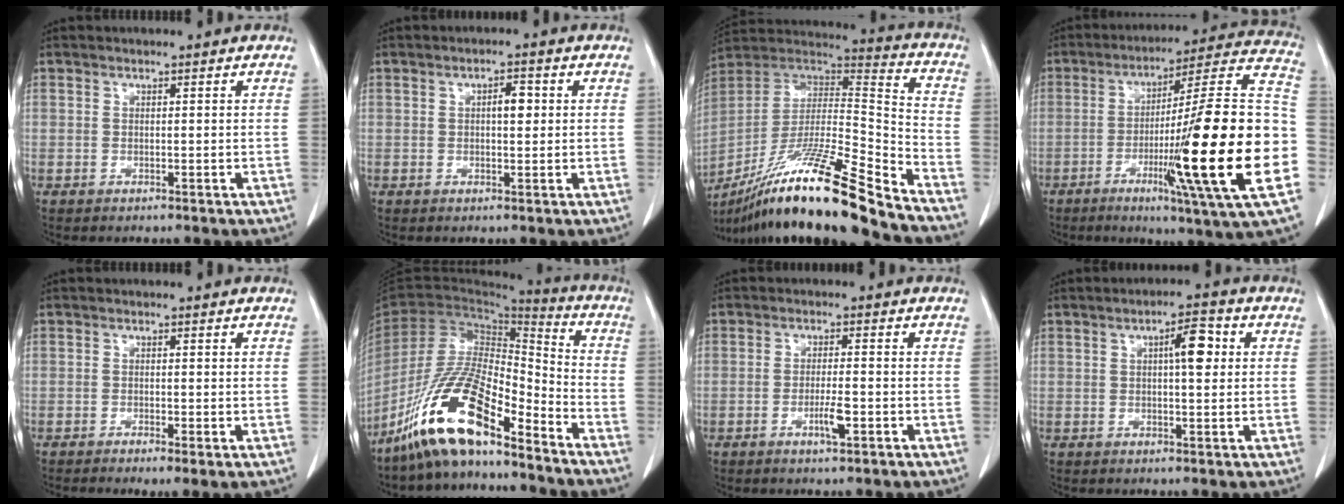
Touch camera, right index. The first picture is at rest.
{"total": 2.7, "force": [0.4, 1.0, 2.5], "torque": [-0.039, 0.003, 0.005]}
{"total": 25.3, "force": [-19.0, 0.4, 16.7], "torque": [-0.295, -0.017, -0.342]}
{"total": 27.0, "force": [-6.1, -0.6, 26.3], "torque": [-0.343, -0.009, -0.109]}
{"total": 2.8, "force": [-1.3, 0.4, 2.4], "torque": [-0.039, -0.010, -0.020]}
{"total": 15.1, "force": [-10.9, 3.6, 9.8], "torque": [-0.190, 0.010, -0.202]}
{"total": 3.3, "force": [-1.3, 0.3, 3.0], "torque": [-0.055, -0.001, -0.021]}
{"total": 5.0, "force": [1.1, 1.2, 4.7], "torque": [-0.075, 0.009, 0.015]}